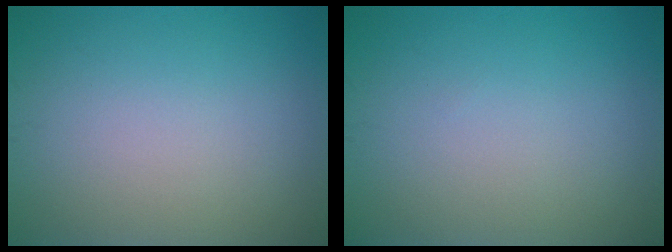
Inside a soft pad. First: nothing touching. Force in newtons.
{"total": 0.0}